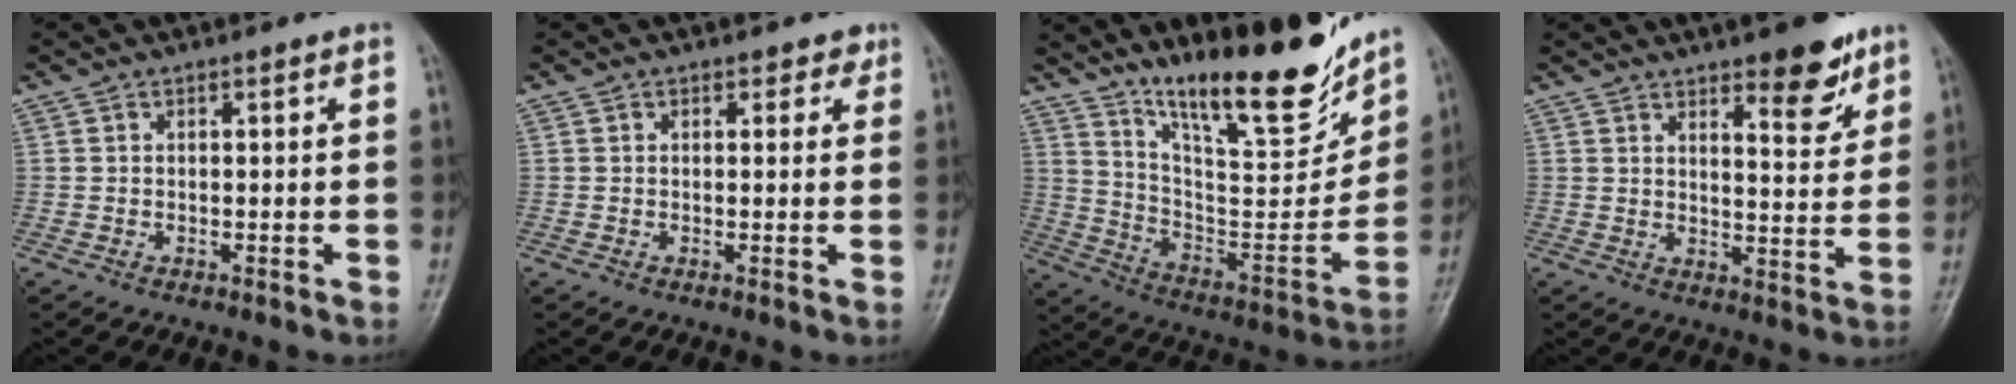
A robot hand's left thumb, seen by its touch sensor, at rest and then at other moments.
{"total": 1.8, "force": [1.1, 1.4, 0.6], "torque": [0.013, -0.002, 0.007]}
{"total": 20.6, "force": [15.9, 4.5, 12.3], "torque": [-0.152, -0.101, 0.273]}
{"total": 9.3, "force": [6.1, 3.1, 6.3], "torque": [-0.063, -0.041, 0.086]}